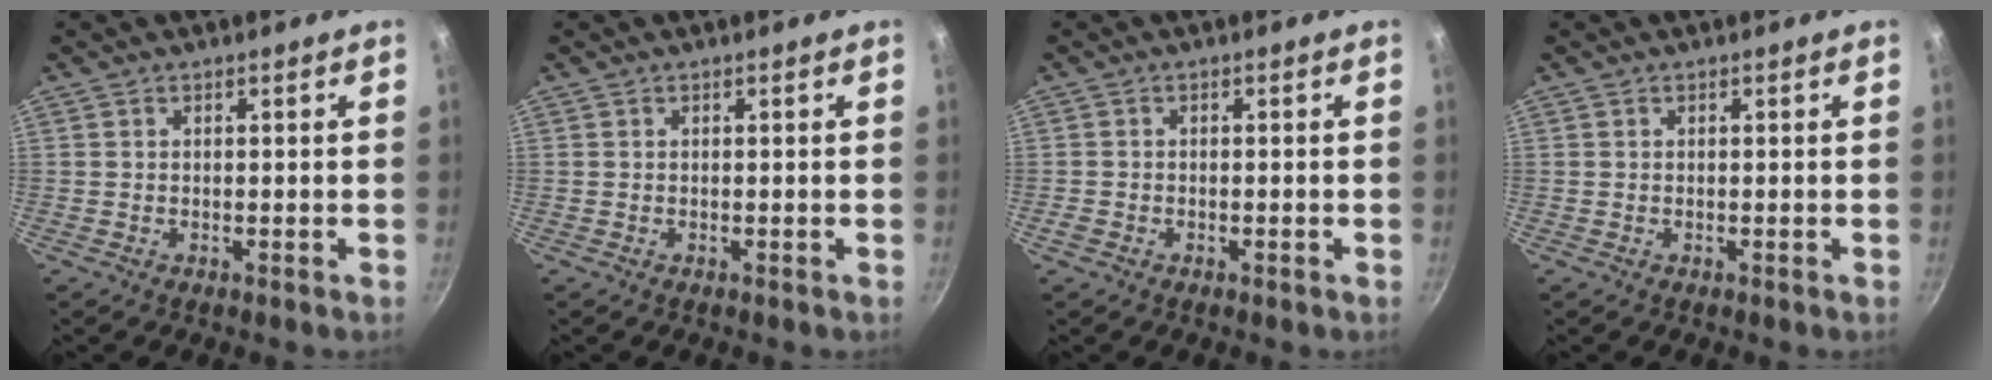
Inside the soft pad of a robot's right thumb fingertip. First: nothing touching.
{"total": 0.0}
{"total": 1.4, "force": [-0.8, 0.9, 0.7], "torque": [-0.018, 0.004, -0.016]}
{"total": 0.0}